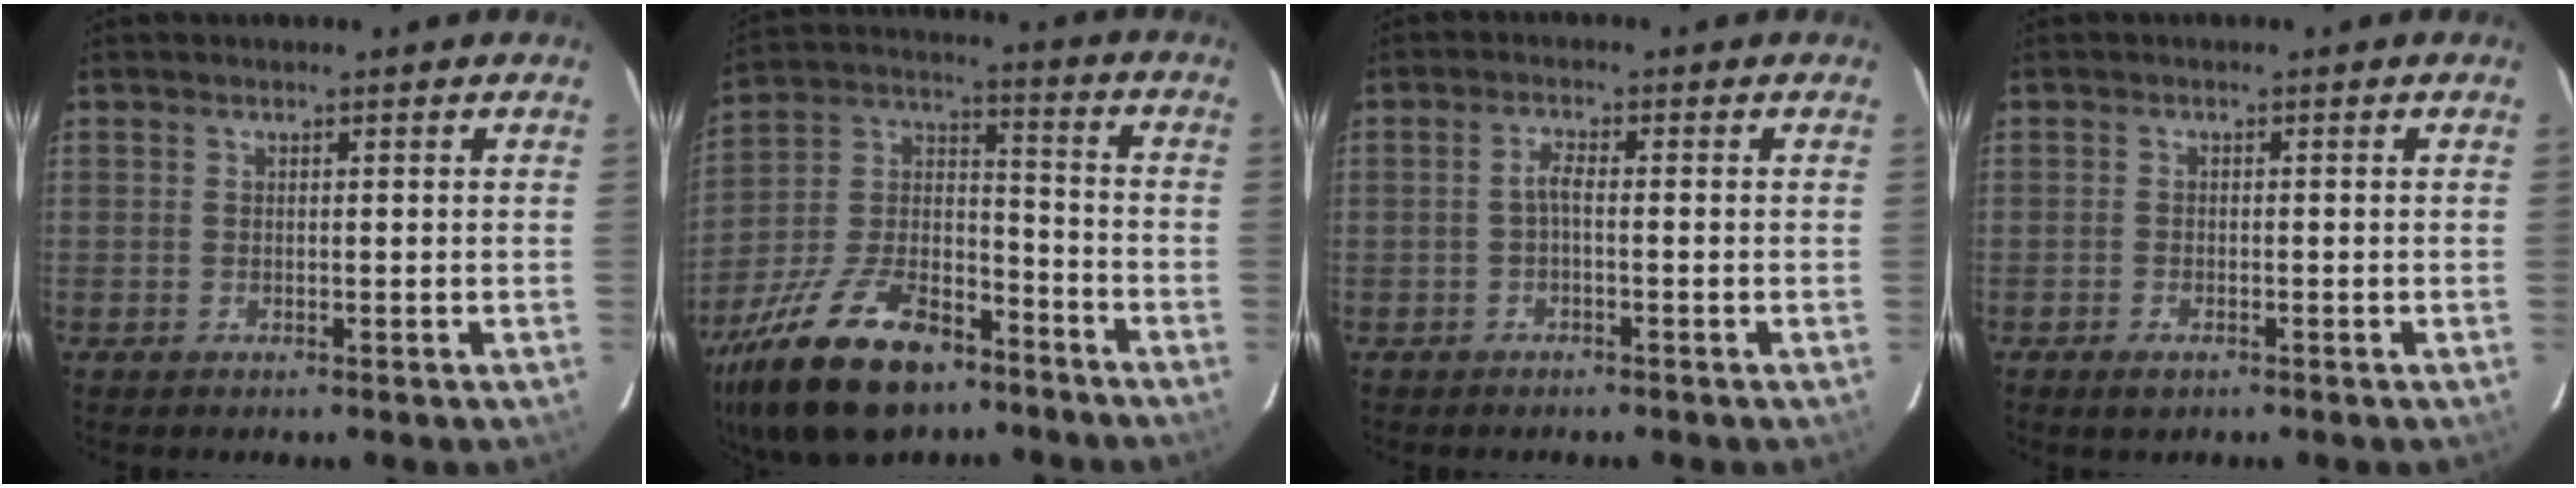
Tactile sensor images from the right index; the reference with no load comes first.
{"total": 23.9, "force": [-15.6, 11.5, 14.0], "torque": [-0.291, 0.002, -0.263]}
{"total": 1.7, "force": [-0.7, 0.2, 1.6], "torque": [-0.034, 0.006, -0.015]}
{"total": 2.1, "force": [-1.4, 1.1, 1.1], "torque": [-0.027, -0.003, -0.027]}